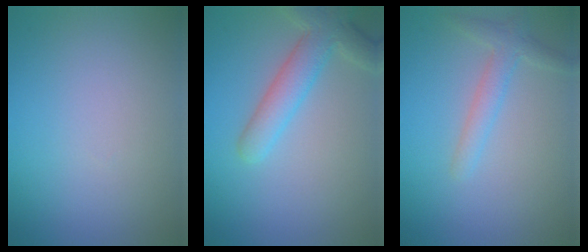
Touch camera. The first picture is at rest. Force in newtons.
{"total": 4.3, "press": 4.3, "slide": 0.3}
{"total": 2.2, "press": 2.2, "slide": 0.2}